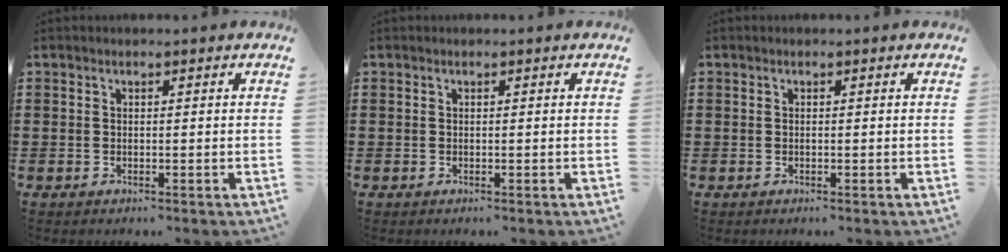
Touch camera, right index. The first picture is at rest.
{"total": 0.0}
{"total": 0.0}